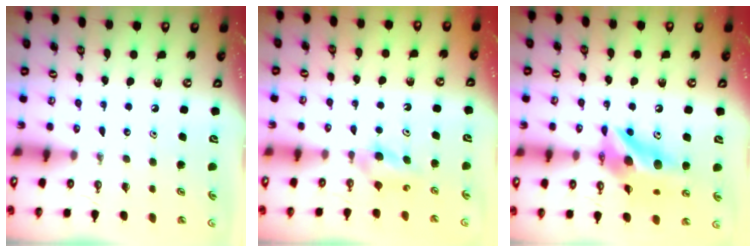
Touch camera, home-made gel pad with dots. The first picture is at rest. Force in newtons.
{"total": 3.6, "press": 3.5, "slide": 0.8}
{"total": 13.0, "press": 12.9, "slide": 1.3}